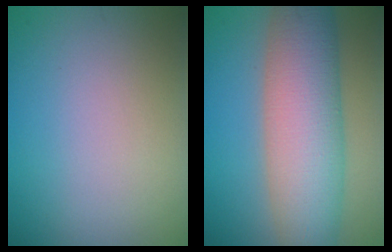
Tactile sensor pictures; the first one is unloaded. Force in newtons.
{"total": 9.8, "press": 9.8, "slide": 0.1}